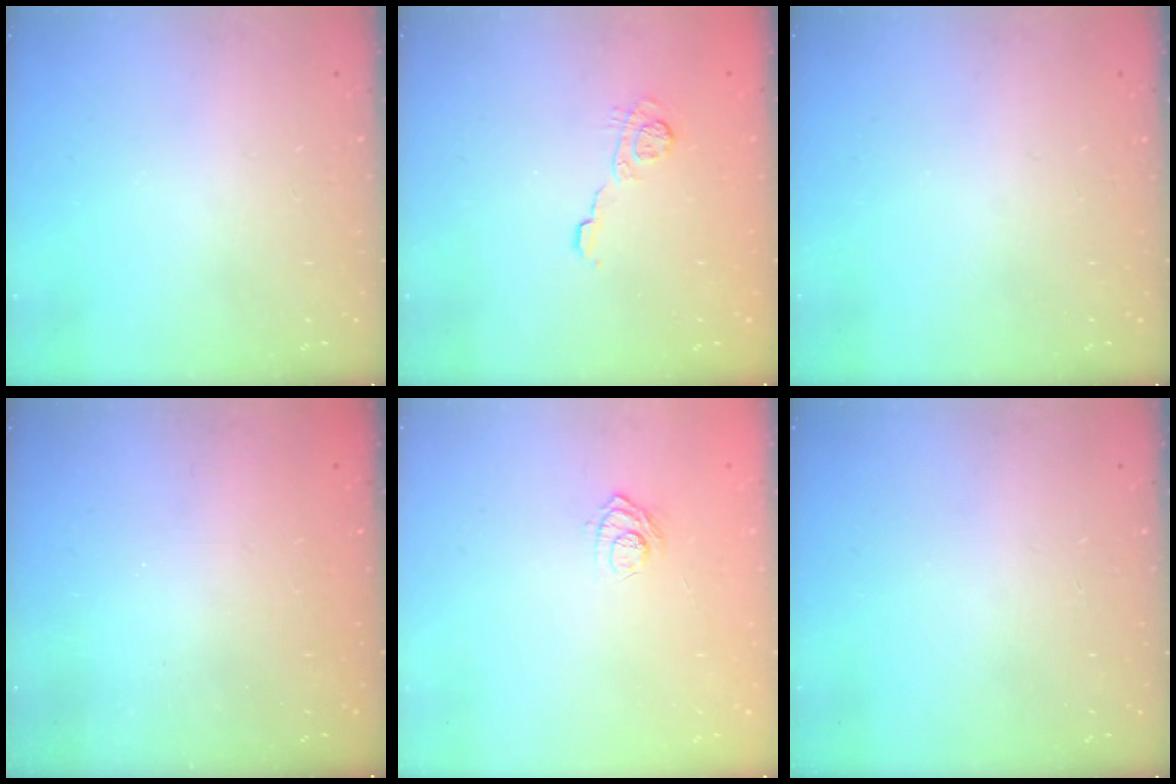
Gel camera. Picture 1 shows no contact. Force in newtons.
{"total": 7.6, "press": 7.5, "slide": 0.9}
{"total": 0.0}
{"total": 2.6, "press": 2.5, "slide": 0.8}
{"total": 7.1, "press": 7.0, "slide": 1.6}
{"total": 0.0}